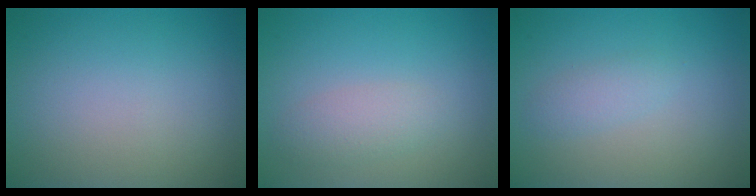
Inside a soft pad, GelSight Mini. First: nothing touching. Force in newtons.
{"total": 2.0, "press": 2.0, "slide": 0.1}
{"total": 1.4, "press": 1.4, "slide": 0.0}